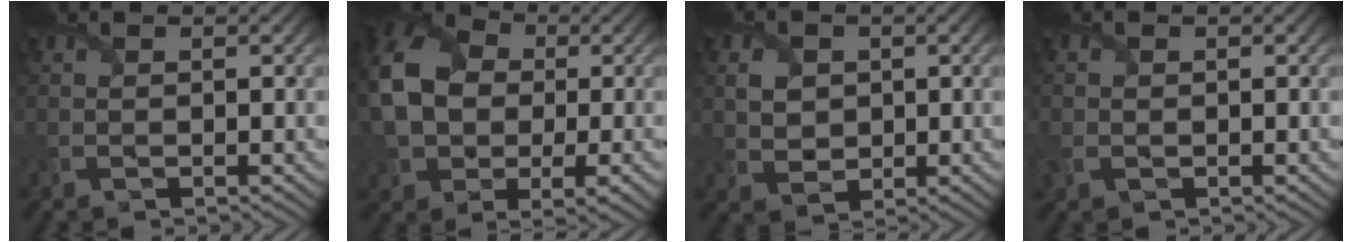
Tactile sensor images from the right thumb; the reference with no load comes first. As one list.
[{"total": 14.6, "force": [0.2, 10.7, 9.9], "torque": [-0.245, -0.025, 0.024]}, {"total": 2.9, "force": [0.7, 2.5, 1.4], "torque": [-0.047, -0.002, 0.007]}, {"total": 1.9, "force": [-0.5, 1.6, 0.9], "torque": [-0.032, -0.002, -0.013]}]